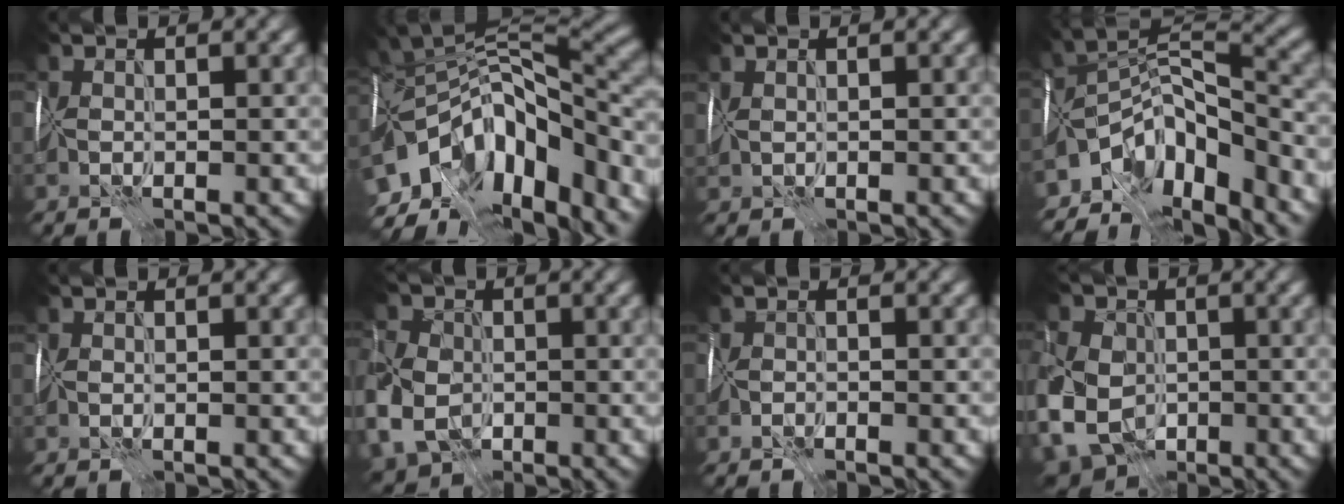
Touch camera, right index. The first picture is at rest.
{"total": 13.7, "force": [-6.1, 7.1, 9.9], "torque": [-0.165, 0.002, -0.100]}
{"total": 0.5, "force": [0.5, 0.0, 0.1], "torque": [-0.006, 0.005, 0.014]}
{"total": 8.6, "force": [-6.0, 3.6, 5.0], "torque": [-0.062, 0.010, -0.107]}
{"total": 0.0}
{"total": 8.6, "force": [-2.0, 6.5, 5.4], "torque": [-0.122, -0.013, -0.041]}
{"total": 1.0, "force": [-1.0, 0.1, 0.2], "torque": [-0.003, 0.000, -0.022]}
{"total": 10.1, "force": [-2.2, 7.7, 6.1], "torque": [-0.124, -0.012, -0.049]}